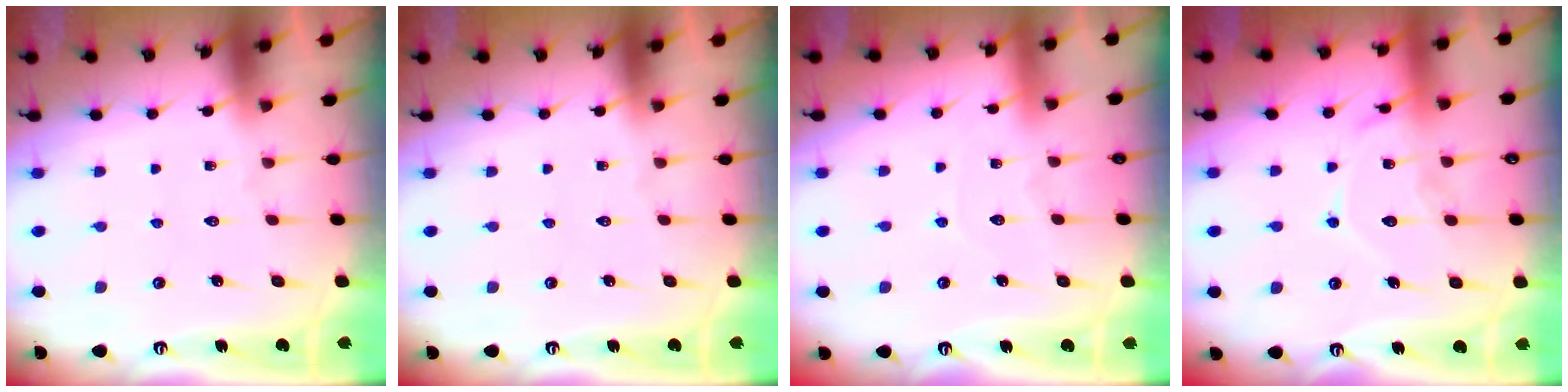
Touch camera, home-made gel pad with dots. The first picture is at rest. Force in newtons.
{"total": 0.0}
{"total": 4.2, "press": 4.2, "slide": 0.4}
{"total": 12.8, "press": 12.8, "slide": 1.0}